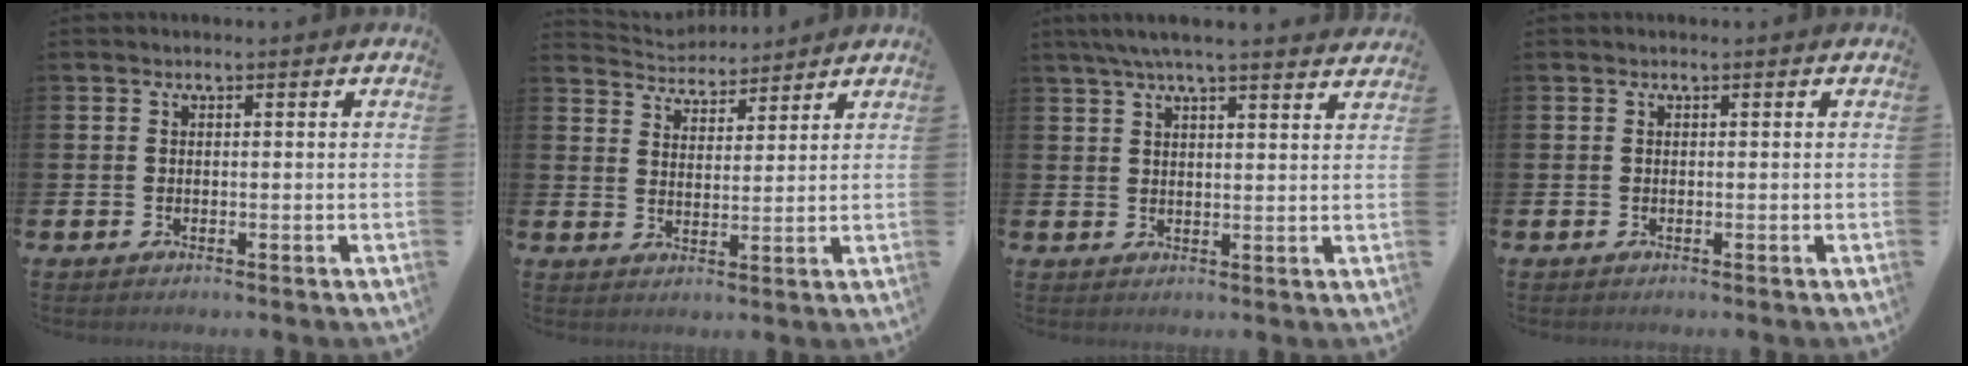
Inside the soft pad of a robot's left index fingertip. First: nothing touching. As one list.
[{"total": 4.4, "force": [4.3, 0.9, -0.5], "torque": [-0.009, -0.028, 0.077]}, {"total": 5.6, "force": [5.1, 0.2, 2.2], "torque": [-0.055, -0.012, 0.094]}, {"total": 0.0}]